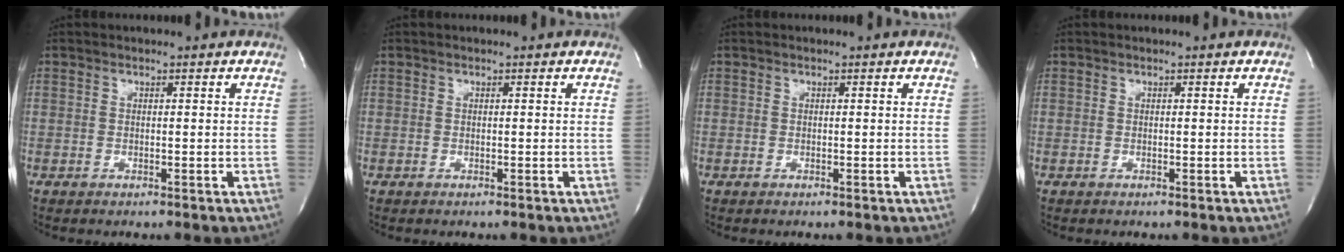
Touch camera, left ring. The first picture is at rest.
{"total": 0.0}
{"total": 0.0}
{"total": 0.0}